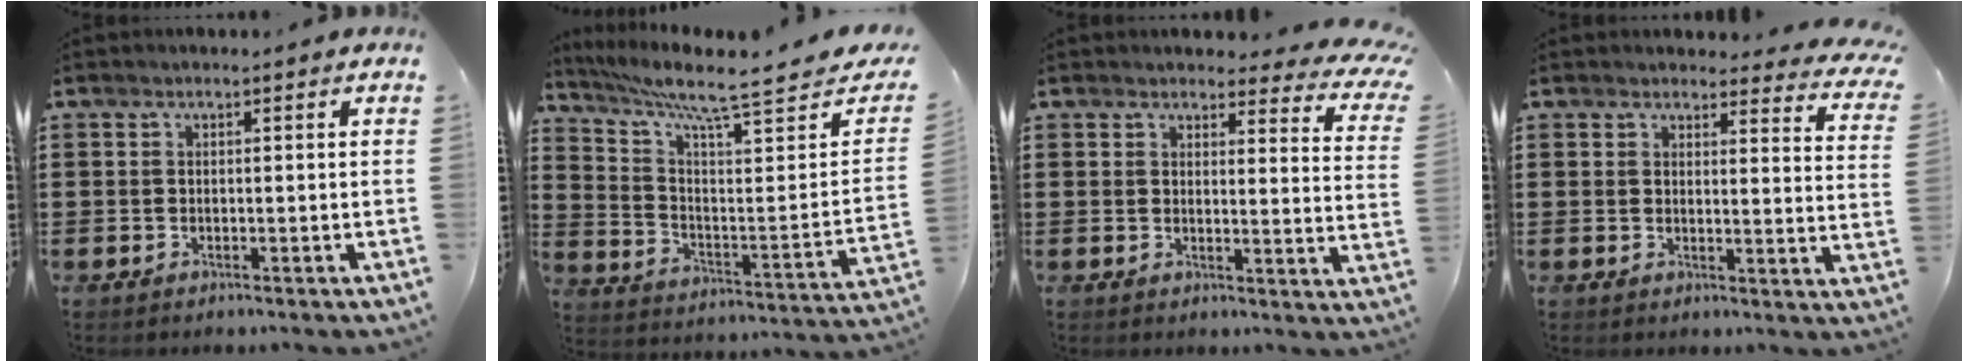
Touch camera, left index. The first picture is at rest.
{"total": 8.7, "force": [7.3, 0.3, 4.7], "torque": [-0.109, -0.065, 0.115]}
{"total": 3.8, "force": [3.5, 0.8, 1.4], "torque": [-0.028, -0.018, 0.059]}
{"total": 3.8, "force": [3.5, 0.6, 1.2], "torque": [-0.022, -0.018, 0.061]}